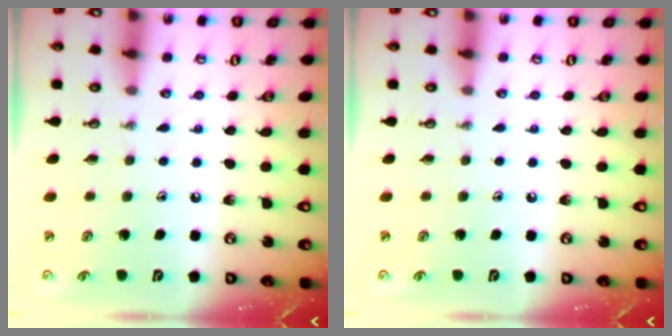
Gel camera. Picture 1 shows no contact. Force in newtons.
{"total": 0.0}